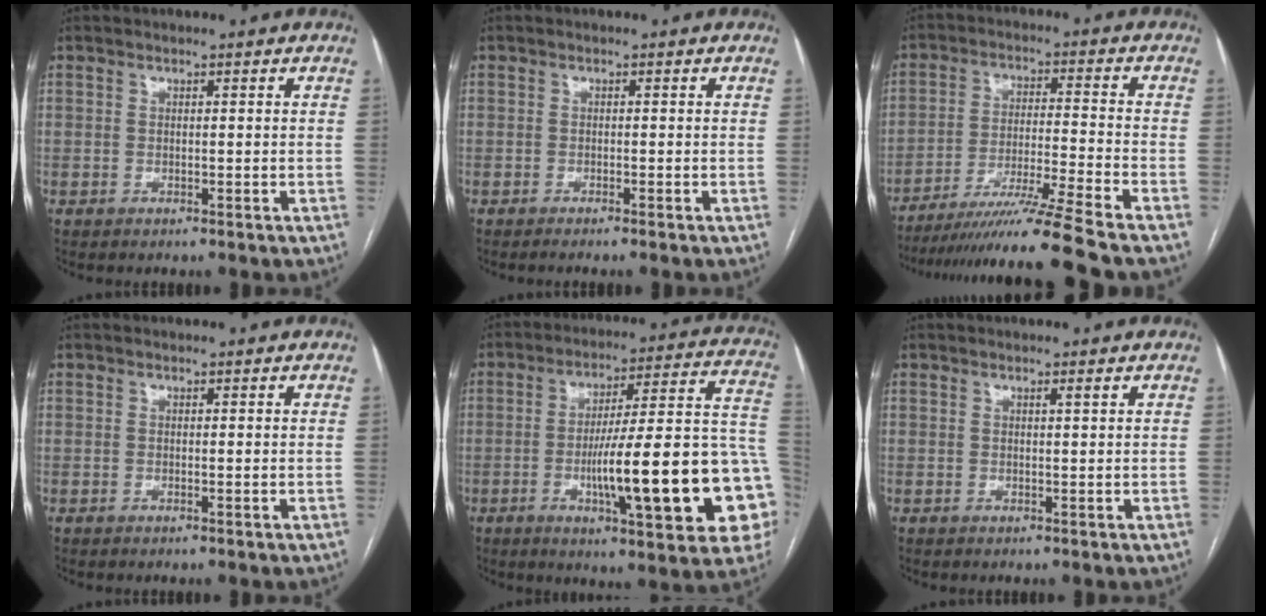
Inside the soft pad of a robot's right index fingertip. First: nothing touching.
{"total": 1.9, "force": [-1.6, -0.4, 1.0], "torque": [-0.010, 0.004, -0.020]}
{"total": 15.0, "force": [-12.7, -3.4, 7.2], "torque": [-0.116, -0.029, -0.211]}
{"total": 0.0}
{"total": 24.2, "force": [-5.8, 2.7, 23.4], "torque": [-0.257, 0.014, -0.079]}
{"total": 0.5, "force": [0.3, -0.1, 0.4], "torque": [-0.010, -0.001, 0.007]}